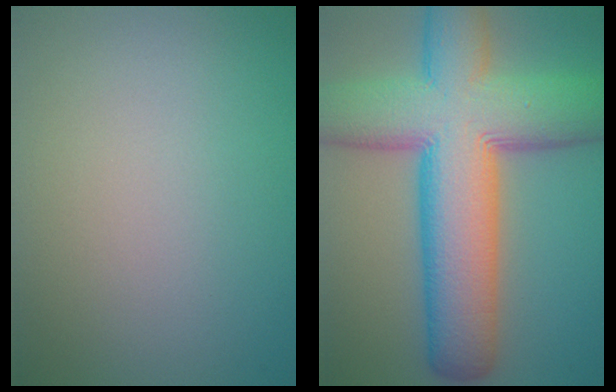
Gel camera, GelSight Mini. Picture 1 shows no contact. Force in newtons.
{"total": 14.2, "press": 14.1, "slide": 0.7}